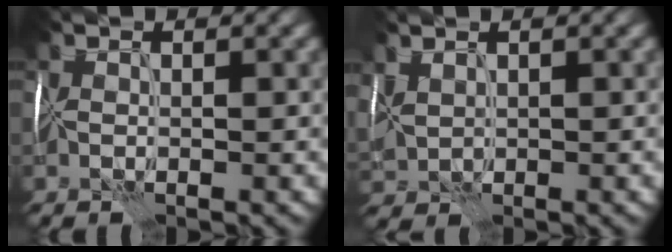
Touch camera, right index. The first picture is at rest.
{"total": 1.7, "force": [1.1, 1.1, 0.7], "torque": [-0.048, 0.001, 0.035]}